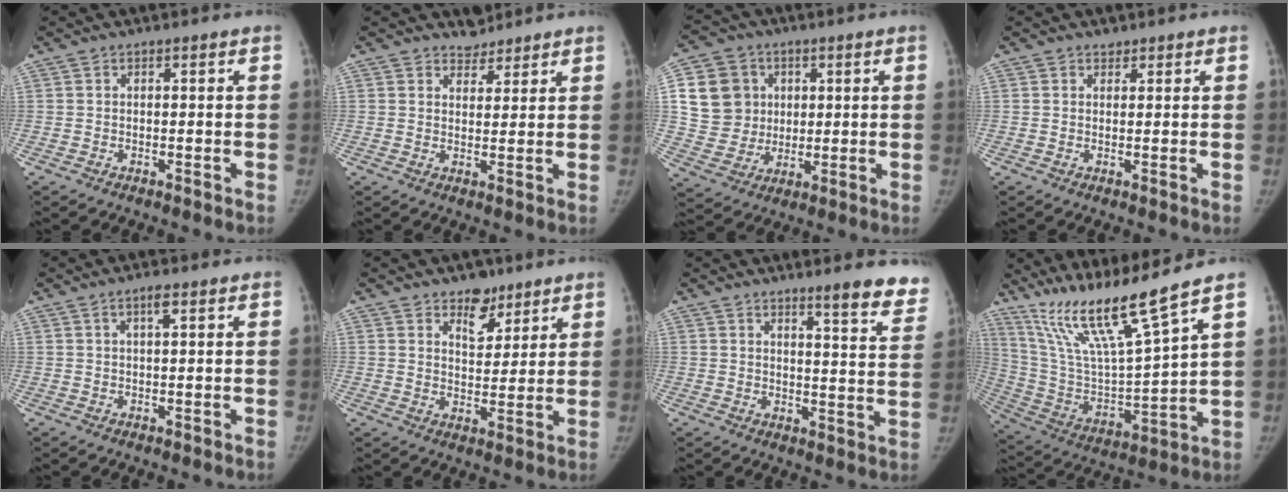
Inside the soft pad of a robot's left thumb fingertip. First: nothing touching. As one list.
[{"total": 3.1, "force": [2.6, 1.6, -0.3], "torque": [0.028, -0.020, 0.034]}, {"total": 13.1, "force": [2.9, 11.8, 4.8], "torque": [-0.066, 0.001, 0.057]}, {"total": 1.1, "force": [0.8, 0.8, -0.1], "torque": [0.013, -0.005, 0.005]}, {"total": 2.0, "force": [1.0, 0.3, 1.7], "torque": [-0.032, 0.002, 0.017]}, {"total": 6.7, "force": [4.7, 3.8, 2.9], "torque": [-0.013, -0.032, 0.075]}, {"total": 10.6, "force": [8.2, 1.7, 6.4], "torque": [-0.051, -0.054, 0.091]}, {"total": 17.5, "force": [13.3, 0.1, 11.3], "torque": [-0.198, -0.073, 0.260]}]